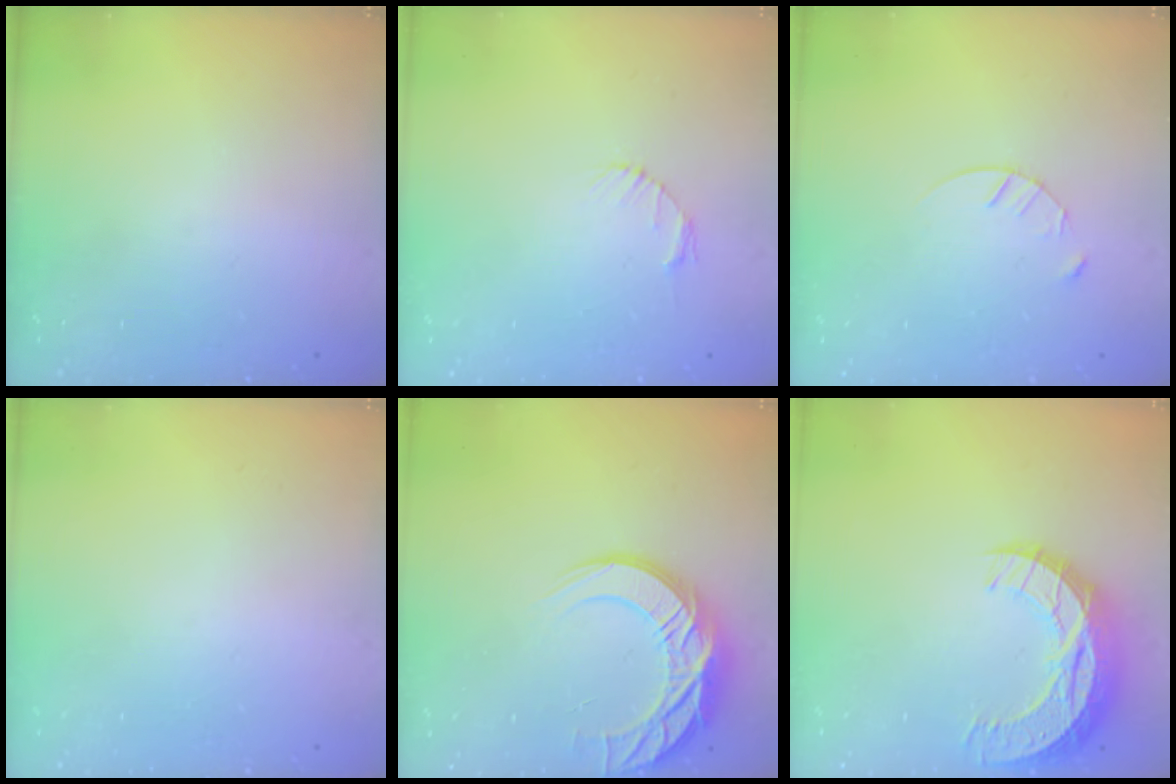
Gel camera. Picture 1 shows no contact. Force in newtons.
{"total": 2.7, "press": 2.7, "slide": 0.4}
{"total": 4.1, "press": 4.1, "slide": 0.5}
{"total": 0.0}
{"total": 14.6, "press": 14.6, "slide": 1.0}
{"total": 13.7, "press": 13.7, "slide": 0.9}